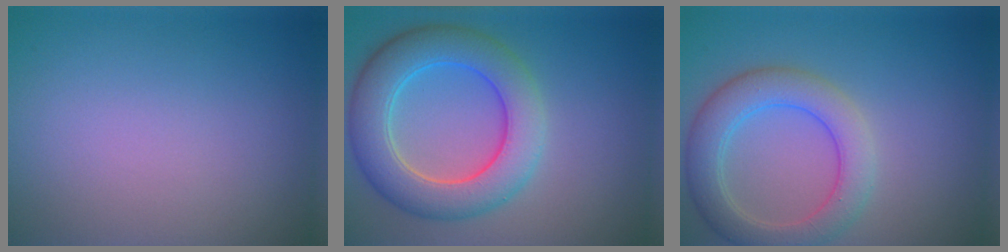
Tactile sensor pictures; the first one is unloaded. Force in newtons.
{"total": 7.4, "press": 7.4, "slide": 0.3}
{"total": 5.1, "press": 5.1, "slide": 0.0}